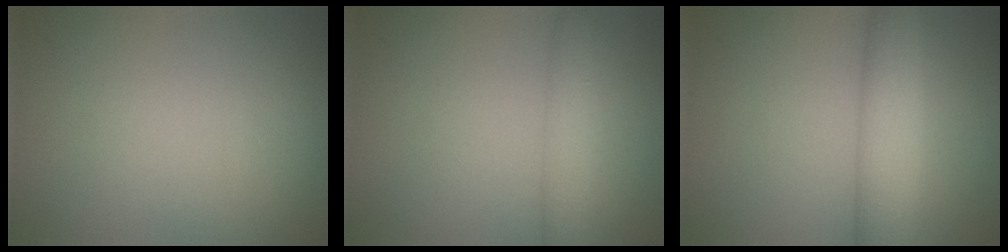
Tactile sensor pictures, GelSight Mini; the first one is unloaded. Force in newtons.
{"total": 2.7, "press": 2.7, "slide": 0.2}
{"total": 5.5, "press": 5.5, "slide": 0.2}